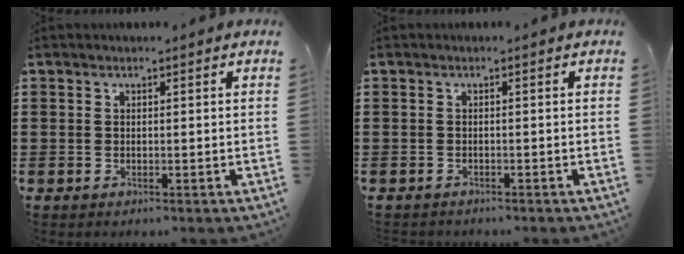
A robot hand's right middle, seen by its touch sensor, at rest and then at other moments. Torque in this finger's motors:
{"motor_torque": [0.55, -0.08, 0.67, 0.09]}